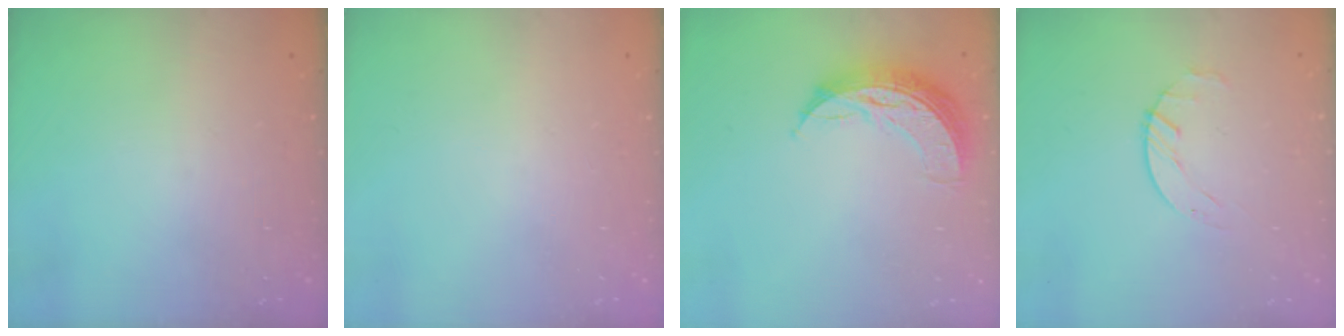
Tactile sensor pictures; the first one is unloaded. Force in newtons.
{"total": 0.0}
{"total": 9.9, "press": 9.9, "slide": 0.6}
{"total": 1.6, "press": 1.6, "slide": 0.3}